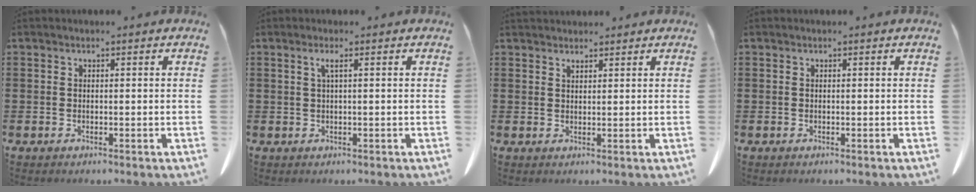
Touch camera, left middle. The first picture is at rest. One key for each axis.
{"total": 1.5, "fx": 0.5, "fy": -0.1, "fz": 1.4, "tx": -0.029, "ty": -0.003, "tz": 0.009}
{"total": 1.5, "fx": 1.5, "fy": 0.3, "fz": 0.3, "tx": -0.009, "ty": -0.002, "tz": 0.030}
{"total": 0.0}